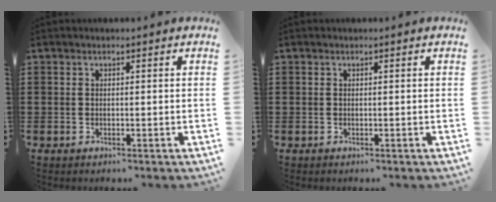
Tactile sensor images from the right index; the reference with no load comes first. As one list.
[{"total": 0.0}]